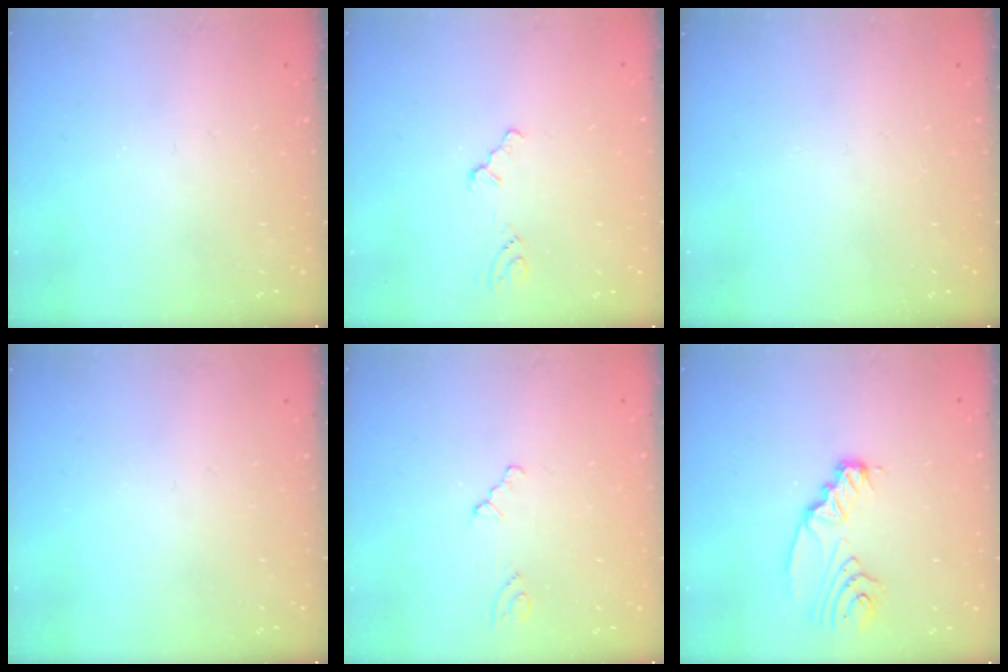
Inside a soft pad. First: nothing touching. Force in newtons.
{"total": 1.2, "press": 1.1, "slide": 0.3}
{"total": 0.0}
{"total": 0.0}
{"total": 1.3, "press": 1.3, "slide": 0.4}
{"total": 7.6, "press": 7.6, "slide": 0.6}